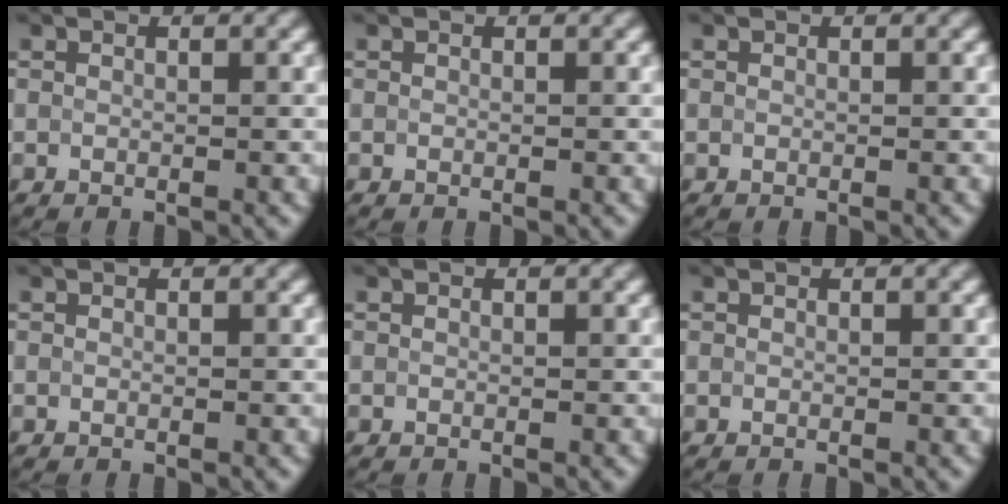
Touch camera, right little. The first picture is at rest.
{"total": 0.0}
{"total": 0.0}
{"total": 0.0}
{"total": 0.0}
{"total": 0.0}